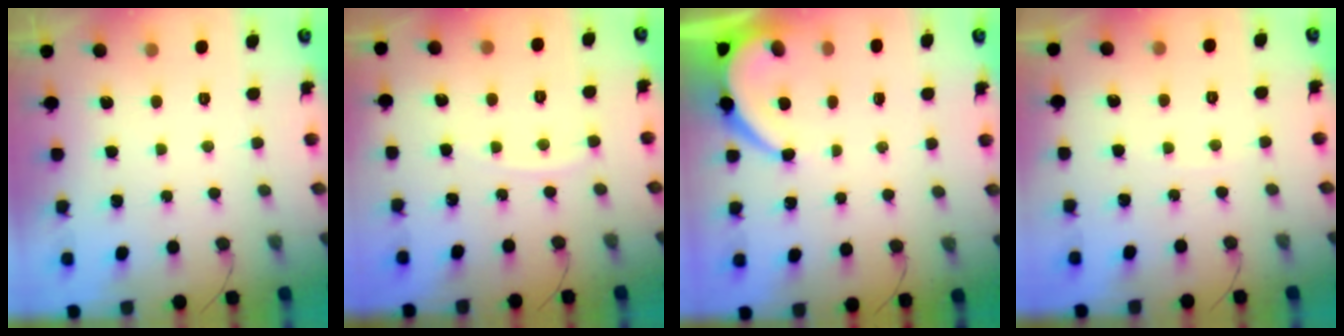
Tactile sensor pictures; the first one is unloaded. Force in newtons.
{"total": 2.9, "press": 2.9, "slide": 0.3}
{"total": 5.8, "press": 5.8, "slide": 0.6}
{"total": 1.7, "press": 1.7, "slide": 0.2}